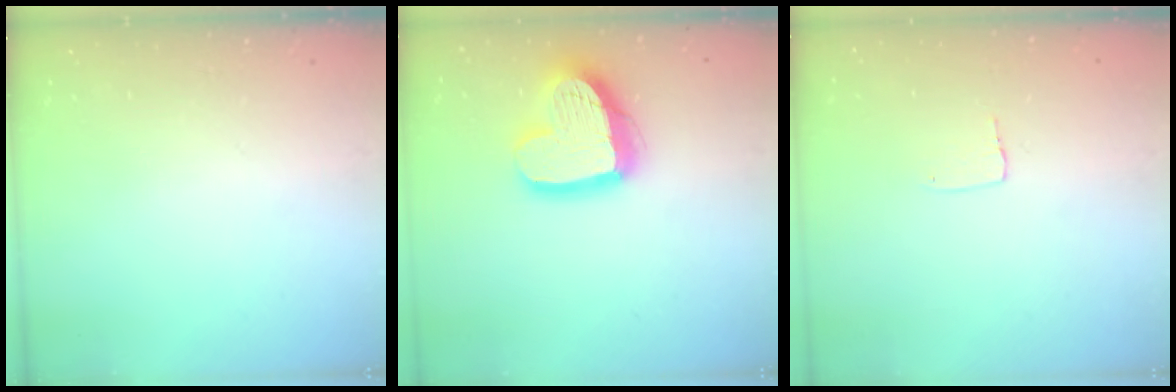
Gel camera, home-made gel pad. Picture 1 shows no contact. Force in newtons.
{"total": 17.4, "press": 17.3, "slide": 1.5}
{"total": 3.8, "press": 3.8, "slide": 0.1}